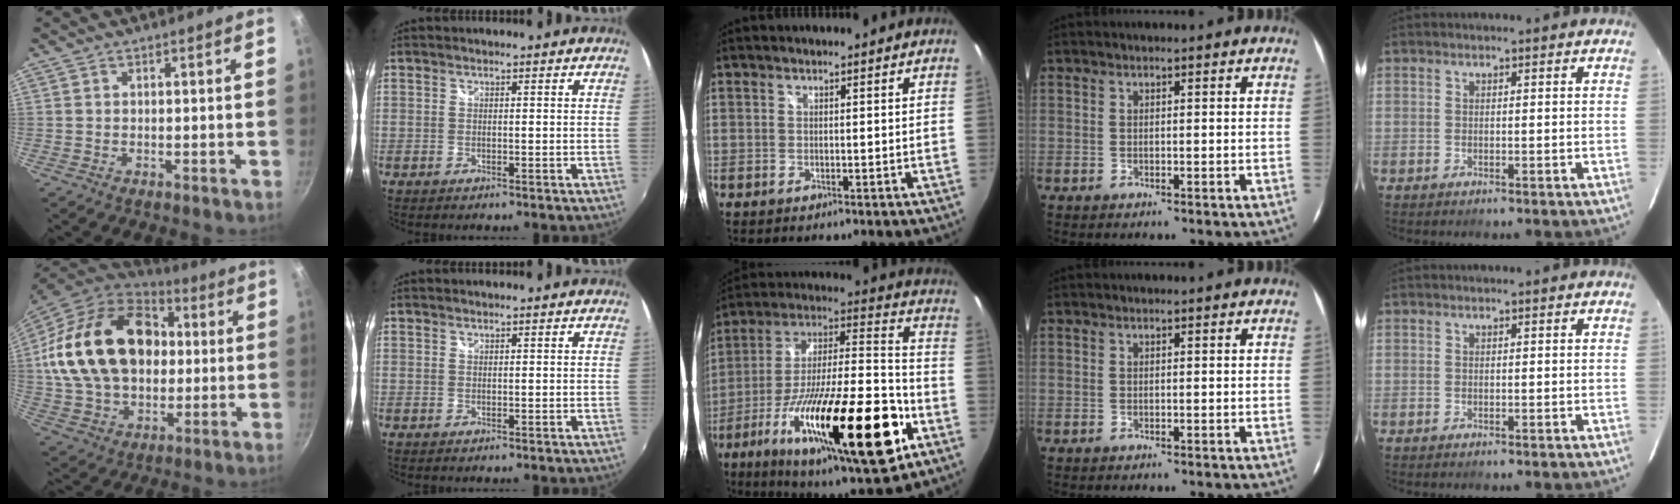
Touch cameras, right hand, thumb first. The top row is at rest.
{"thumb": {"total": 28.2, "force": [3.6, 20.0, 19.6], "torque": [-0.344, 0.032, 0.066]}, "middle": {"total": 33.1, "force": [-13.8, 7.8, 29.1], "torque": [-0.485, -0.053, -0.228]}}